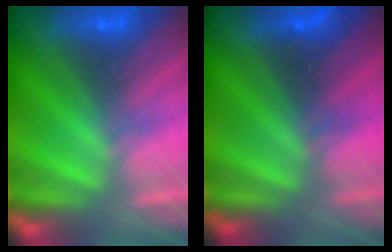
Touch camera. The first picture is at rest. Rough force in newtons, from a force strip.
{"total": 2.4}